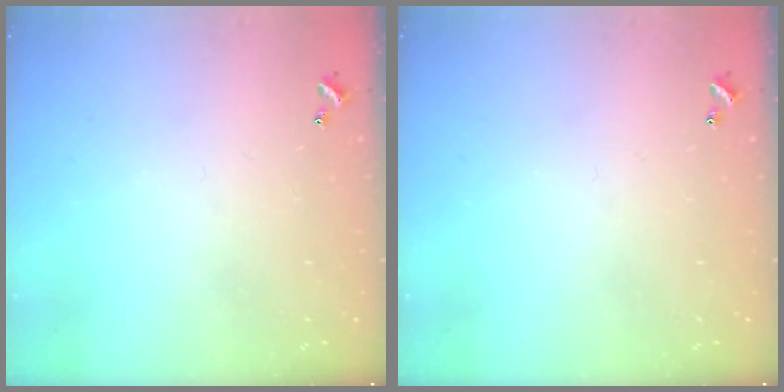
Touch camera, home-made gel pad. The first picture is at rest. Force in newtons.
{"total": 0.0}